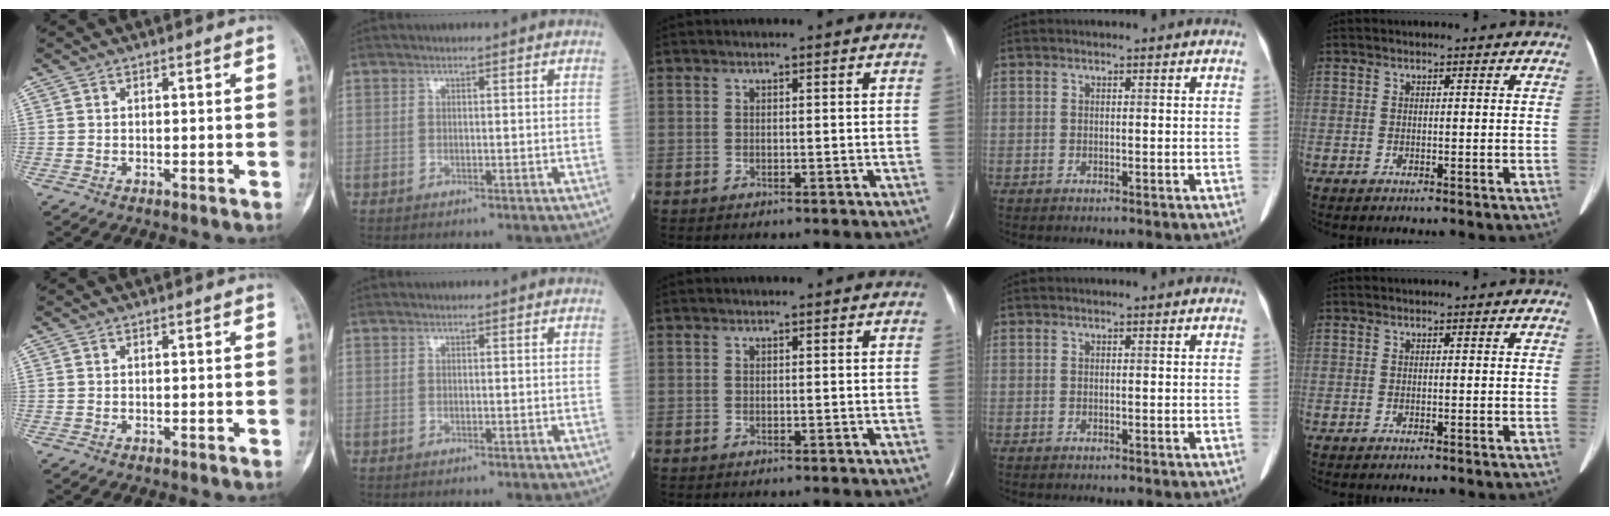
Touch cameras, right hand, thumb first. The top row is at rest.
{}